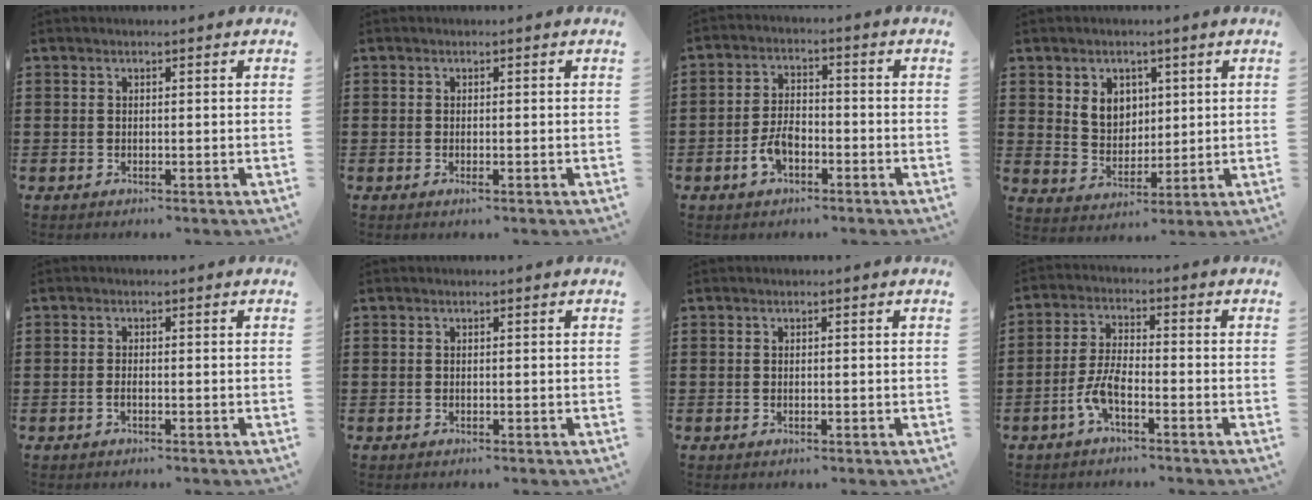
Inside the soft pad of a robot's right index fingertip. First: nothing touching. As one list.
[{"total": 0.6, "force": [-0.1, -0.1, 0.6], "torque": [-0.010, -0.006, 0.000]}, {"total": 4.8, "force": [-2.3, 2.4, 3.5], "torque": [-0.086, -0.001, -0.050]}, {"total": 5.3, "force": [2.3, 4.4, 2.0], "torque": [-0.051, 0.011, 0.042]}, {"total": 0.8, "force": [-0.5, 0.1, 0.6], "torque": [-0.013, -0.004, -0.007]}, {"total": 0.0}, {"total": 0.0}, {"total": 5.2, "force": [-2.9, 1.3, 4.1], "torque": [-0.104, -0.006, -0.060]}]